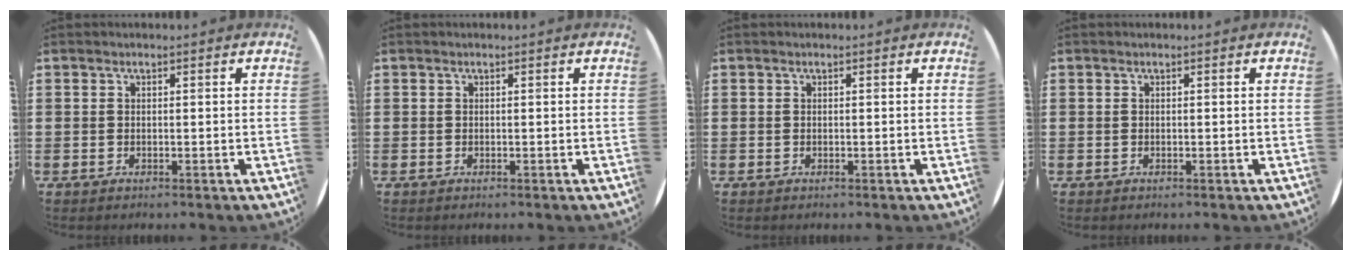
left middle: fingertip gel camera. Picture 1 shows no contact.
{"total": 0.0}
{"total": 0.0}
{"total": 0.0}